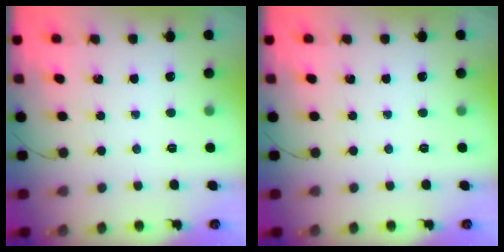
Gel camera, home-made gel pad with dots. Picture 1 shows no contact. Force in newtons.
{"total": 0.0}